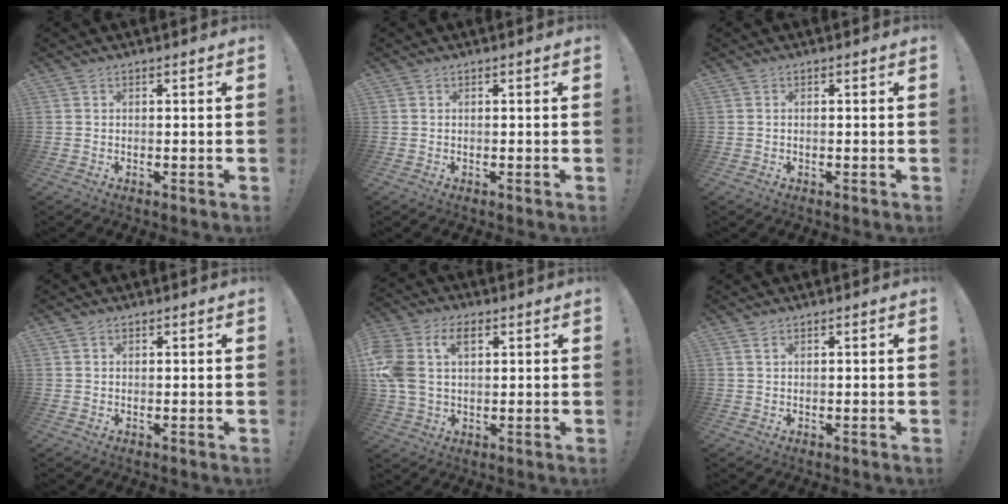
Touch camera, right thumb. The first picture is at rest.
{"total": 0.0}
{"total": 0.0}
{"total": 0.5, "force": [0.3, 0.4, 0.0], "torque": [-0.001, 0.001, 0.006]}
{"total": 11.9, "force": [3.4, 7.8, 8.2], "torque": [-0.183, -0.002, 0.062]}
{"total": 1.3, "force": [0.7, 0.4, 1.0], "torque": [-0.022, 0.002, 0.014]}